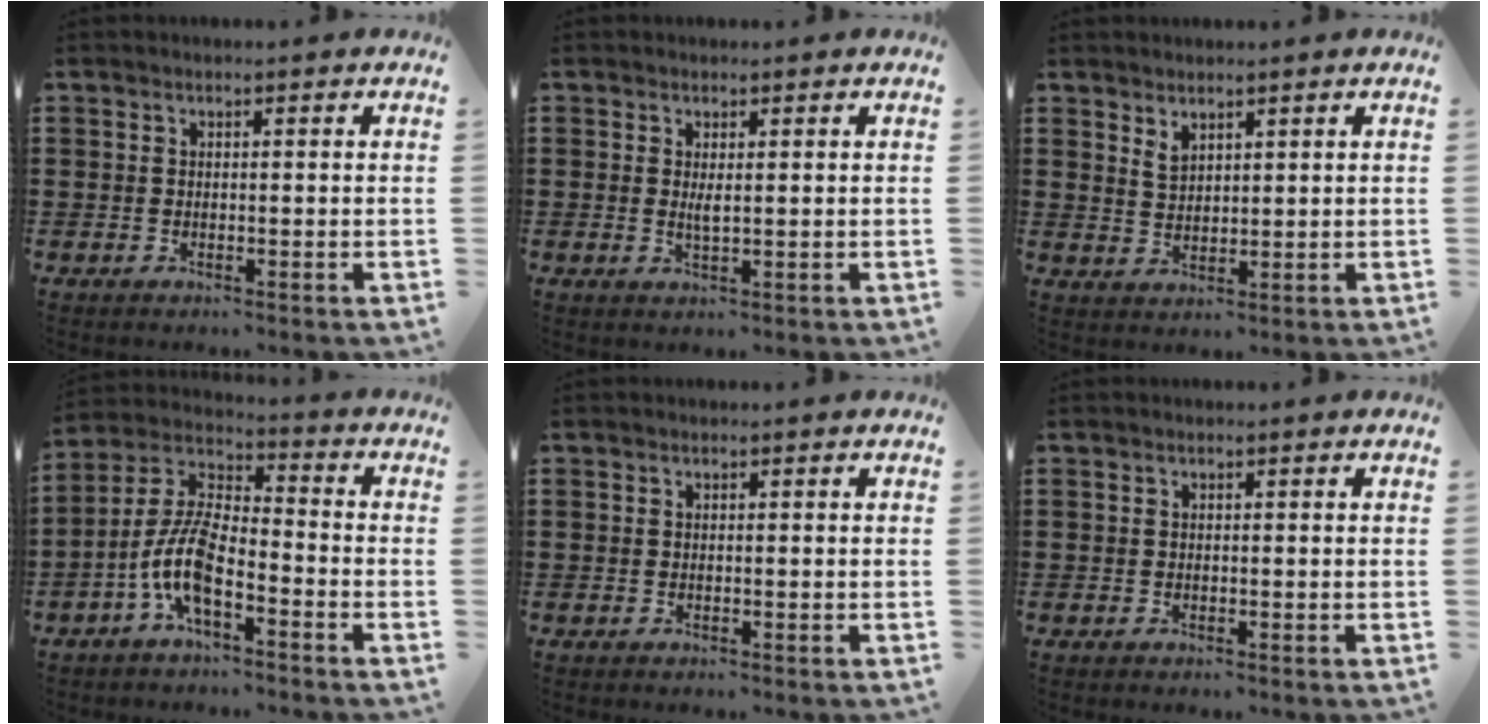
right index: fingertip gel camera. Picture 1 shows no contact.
{"total": 1.6, "force": [0.3, 0.4, 1.6], "torque": [-0.031, 0.000, 0.004]}
{"total": 2.3, "force": [1.7, 1.3, 0.9], "torque": [-0.023, 0.003, 0.033]}
{"total": 9.0, "force": [-4.2, 3.3, 7.3], "torque": [-0.188, -0.014, -0.090]}
{"total": 0.0}
{"total": 0.0}